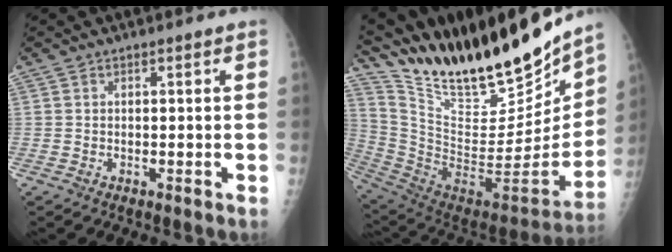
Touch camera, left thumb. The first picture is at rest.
{"total": 31.1, "force": [24.9, 7.8, 16.9], "torque": [-0.254, -0.100, 0.411]}